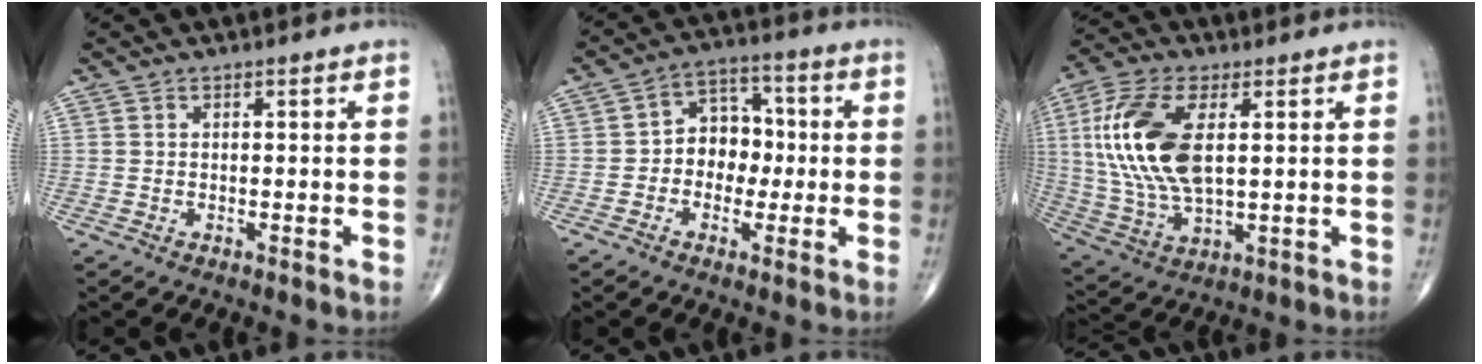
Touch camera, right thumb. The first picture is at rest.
{"total": 8.6, "force": [-0.7, 6.8, 5.2], "torque": [-0.037, 0.031, -0.024]}
{"total": 17.1, "force": [2.9, 8.4, 14.6], "torque": [-0.312, -0.003, 0.058]}